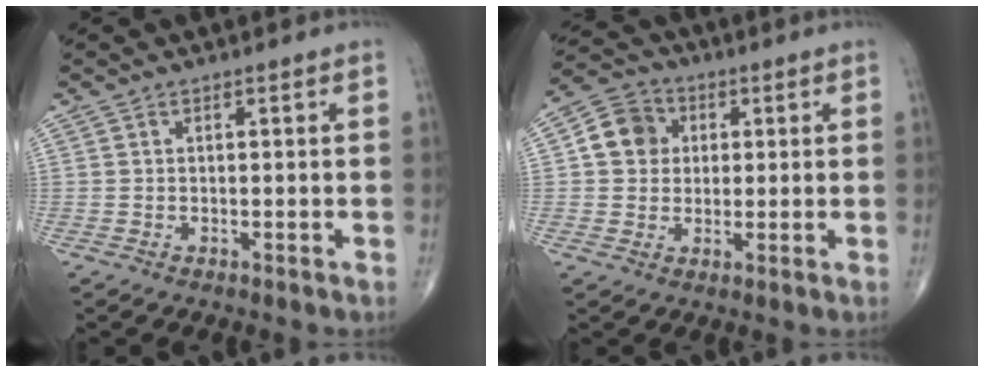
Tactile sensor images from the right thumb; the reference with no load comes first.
{"total": 8.1, "force": [1.4, 7.2, 3.5], "torque": [-0.041, 0.009, 0.012]}